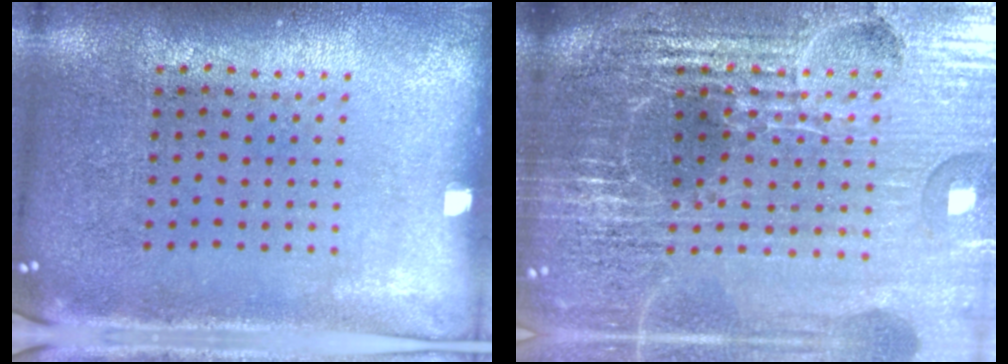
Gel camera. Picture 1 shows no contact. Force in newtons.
{"total": 6.8, "press": 5.9, "slide": 3.3}